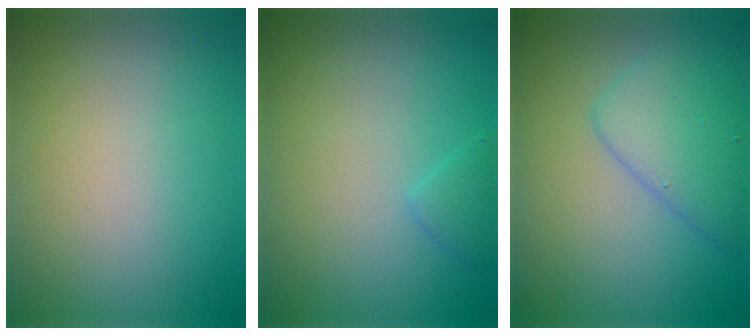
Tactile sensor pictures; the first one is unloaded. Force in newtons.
{"total": 1.1, "press": 1.1, "slide": 0.1}
{"total": 4.1, "press": 4.0, "slide": 0.3}